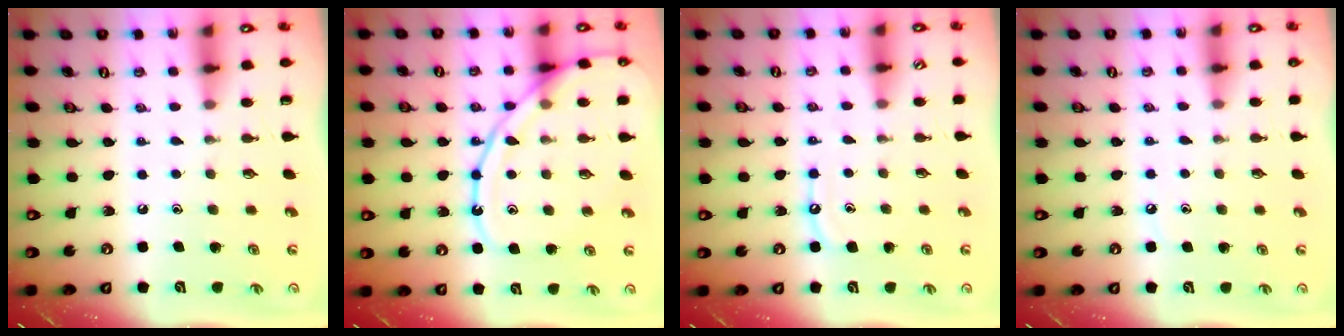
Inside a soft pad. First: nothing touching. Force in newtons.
{"total": 13.4, "press": 13.3, "slide": 1.3}
{"total": 6.4, "press": 6.4, "slide": 0.6}
{"total": 3.7, "press": 3.7, "slide": 0.4}